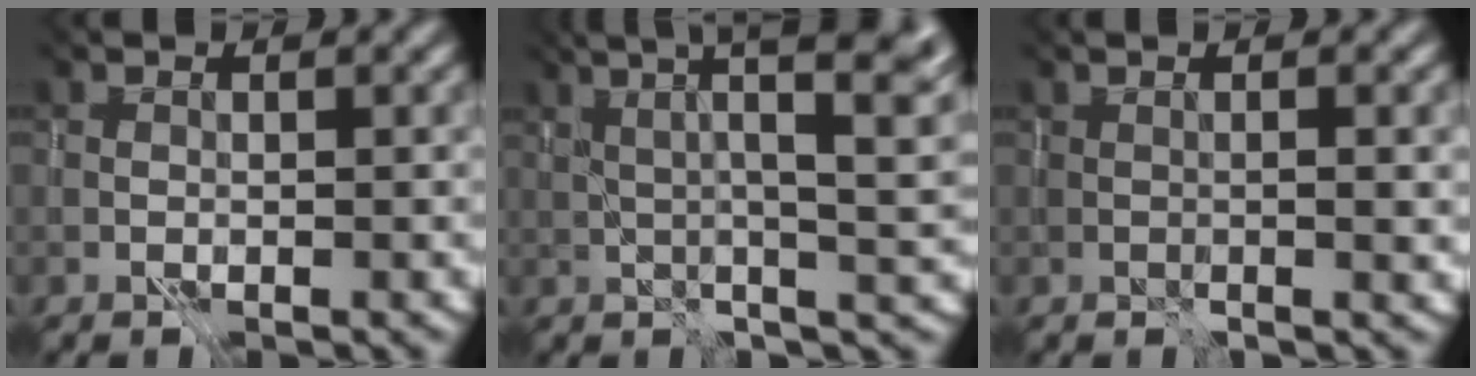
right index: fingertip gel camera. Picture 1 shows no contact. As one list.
[{"total": 8.9, "force": [2.7, 1.2, 8.4], "torque": [-0.081, 0.026, 0.034]}, {"total": 1.2, "force": [0.2, 0.3, 1.1], "torque": [-0.001, 0.000, -0.002]}]